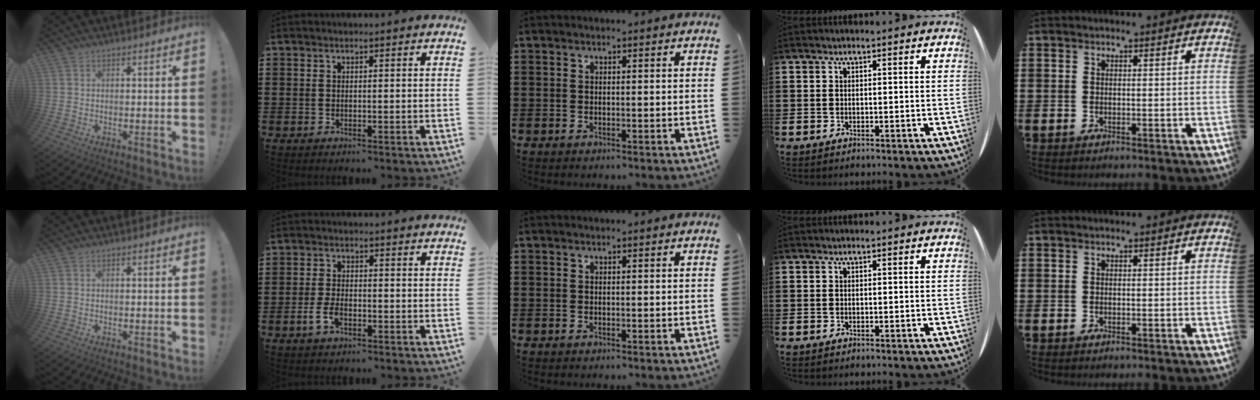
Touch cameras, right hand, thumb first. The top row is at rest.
{"index": {"total": 3.4, "force": [-1.5, 1.7, 2.5], "torque": [-0.058, -0.002, -0.031]}}